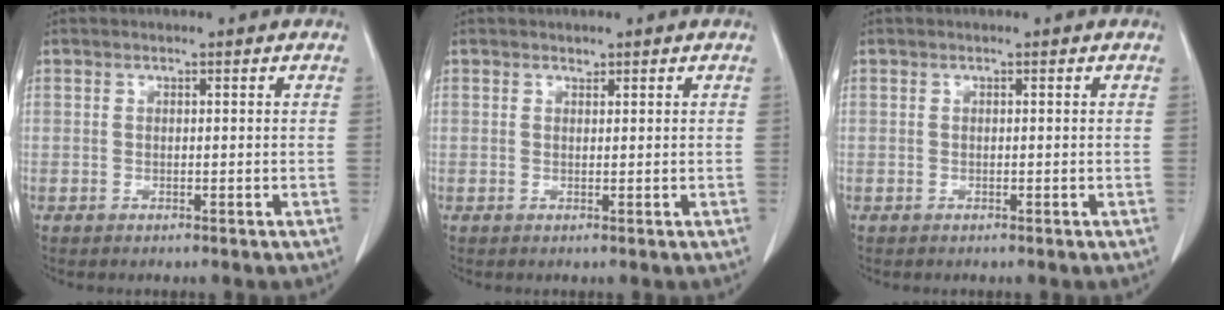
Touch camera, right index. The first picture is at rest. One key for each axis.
{"total": 1.0, "fx": 0.8, "fy": 0.6, "fz": 0.2, "tx": -0.001, "ty": 0.001, "tz": 0.013}
{"total": 0.0}